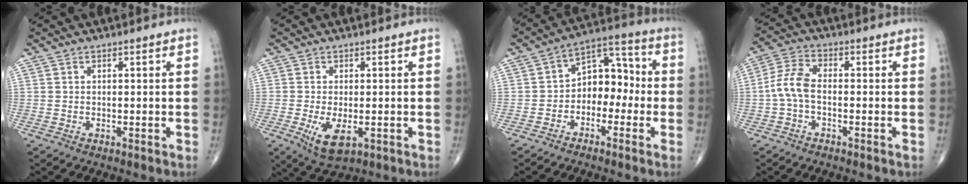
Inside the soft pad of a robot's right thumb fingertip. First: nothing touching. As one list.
[{"total": 6.1, "force": [-1.8, 2.8, 5.1], "torque": [-0.094, -0.015, -0.023]}, {"total": 9.3, "force": [-2.0, 6.5, 6.3], "torque": [-0.059, 0.046, -0.048]}, {"total": 6.0, "force": [-1.1, 3.1, 5.1], "torque": [-0.113, 0.019, -0.032]}]